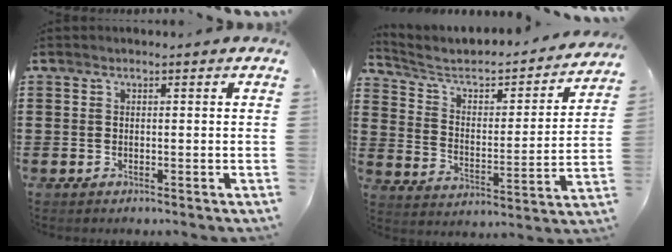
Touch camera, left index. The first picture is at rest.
{"total": 4.1, "force": [3.1, 2.0, 1.8], "torque": [-0.058, -0.026, 0.041]}